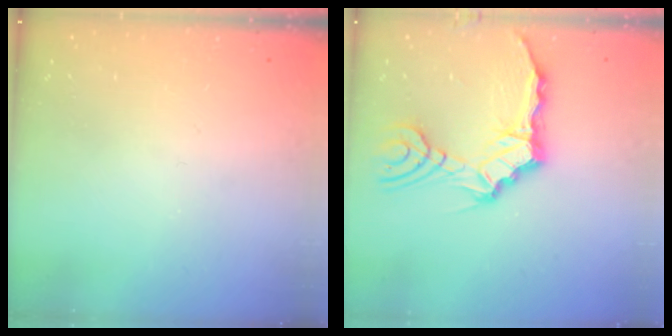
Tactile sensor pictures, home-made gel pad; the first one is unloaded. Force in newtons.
{"total": 11.1, "press": 10.6, "slide": 3.4}